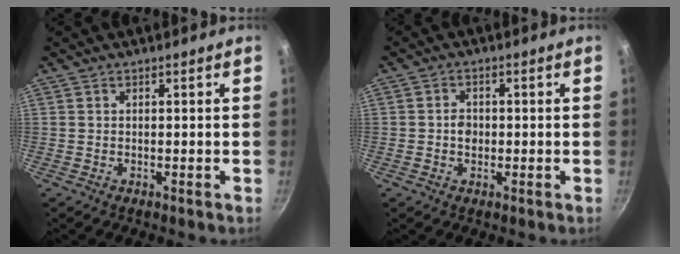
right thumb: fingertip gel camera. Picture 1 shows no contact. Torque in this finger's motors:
{"motor_torque": [0.18, -0.36, 0.44, -0.12, 0.11]}